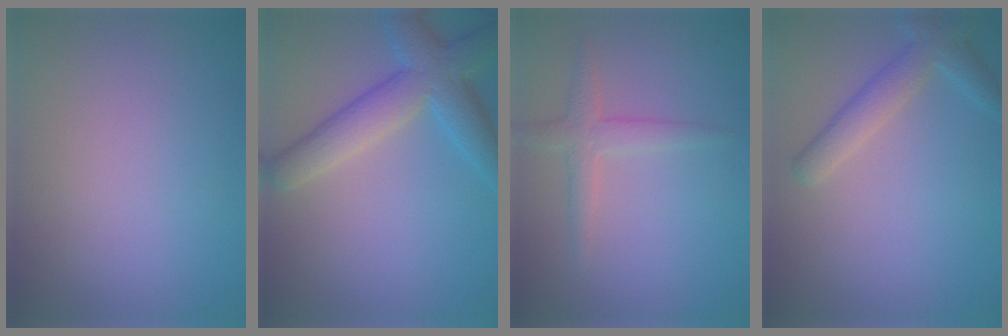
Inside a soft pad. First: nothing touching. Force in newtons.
{"total": 5.7, "press": 5.7, "slide": 0.4}
{"total": 2.1, "press": 2.1, "slide": 0.1}
{"total": 2.1, "press": 2.1, "slide": 0.3}